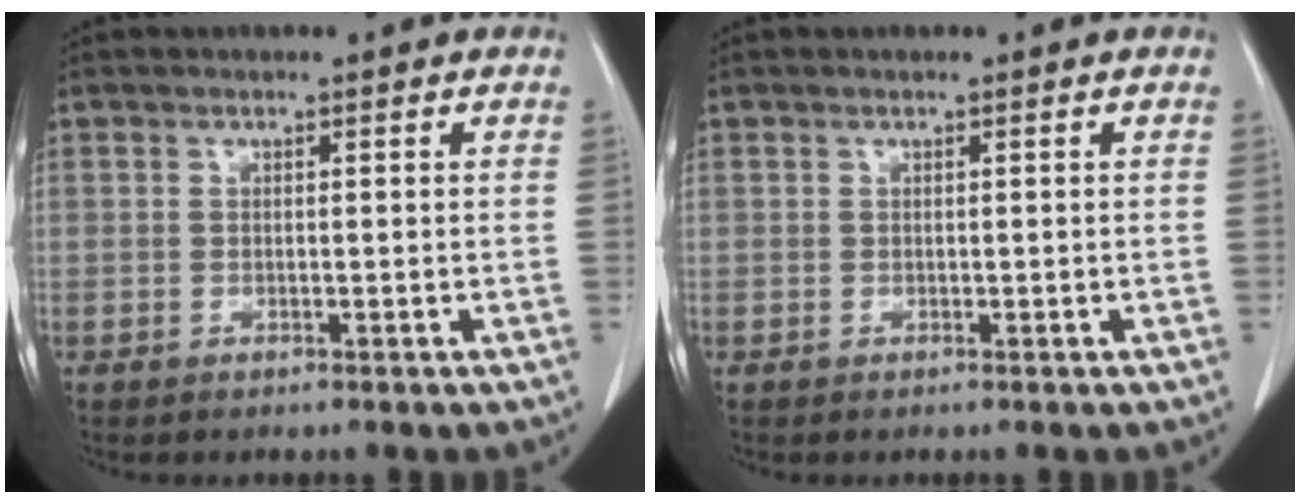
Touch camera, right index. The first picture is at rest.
{"total": 0.0}